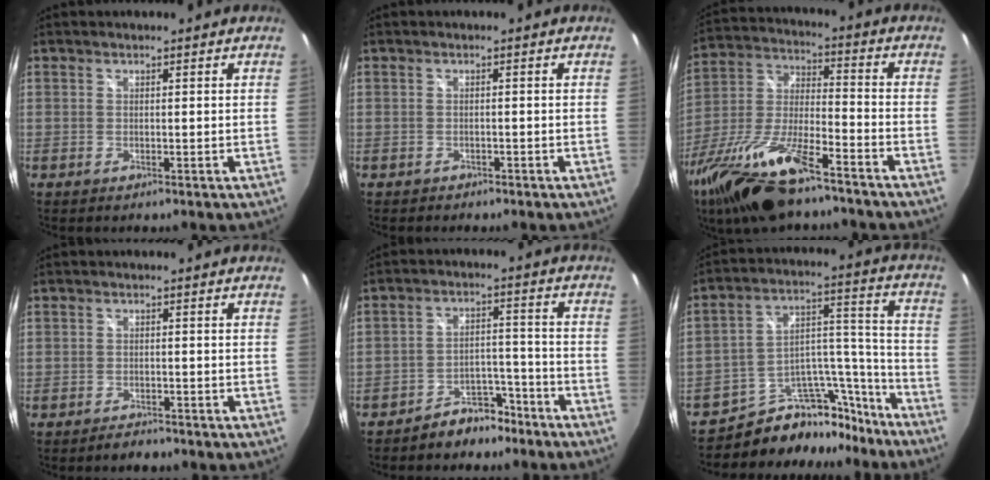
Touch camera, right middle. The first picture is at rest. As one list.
[{"total": 1.3, "force": [-1.1, 0.7, 0.3], "torque": [-0.009, -0.001, -0.015]}, {"total": 21.6, "force": [-14.9, 6.1, 14.3], "torque": [-0.298, -0.031, -0.272]}, {"total": 2.0, "force": [-1.8, 0.7, 0.4], "torque": [-0.012, 0.004, -0.027]}, {"total": 5.7, "force": [-4.7, 2.8, 1.6], "torque": [-0.039, 0.023, -0.061]}, {"total": 18.7, "force": [-15.6, 8.7, 5.6], "torque": [-0.087, 0.077, -0.225]}]